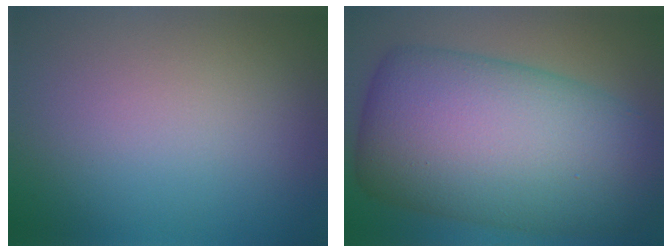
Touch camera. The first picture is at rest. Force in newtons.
{"total": 15.1, "press": 15.1, "slide": 0.2}